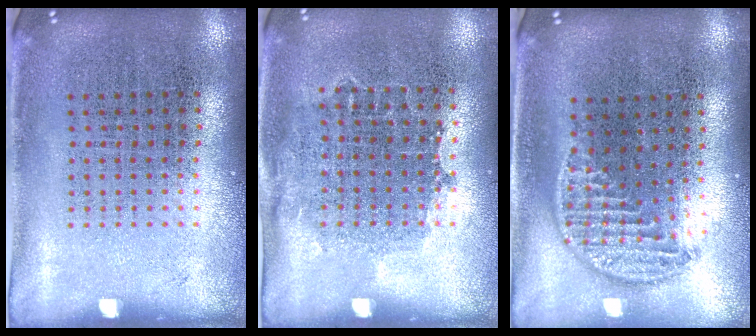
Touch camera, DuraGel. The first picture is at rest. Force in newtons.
{"total": 0.8, "press": 0.7, "slide": 0.5}
{"total": 1.3, "press": 1.2, "slide": 0.7}